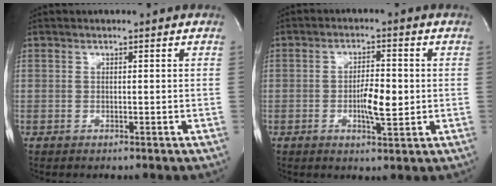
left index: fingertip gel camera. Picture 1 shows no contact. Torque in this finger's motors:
{"motor_torque": [0.69, 0.12, 0.12, 0.06]}